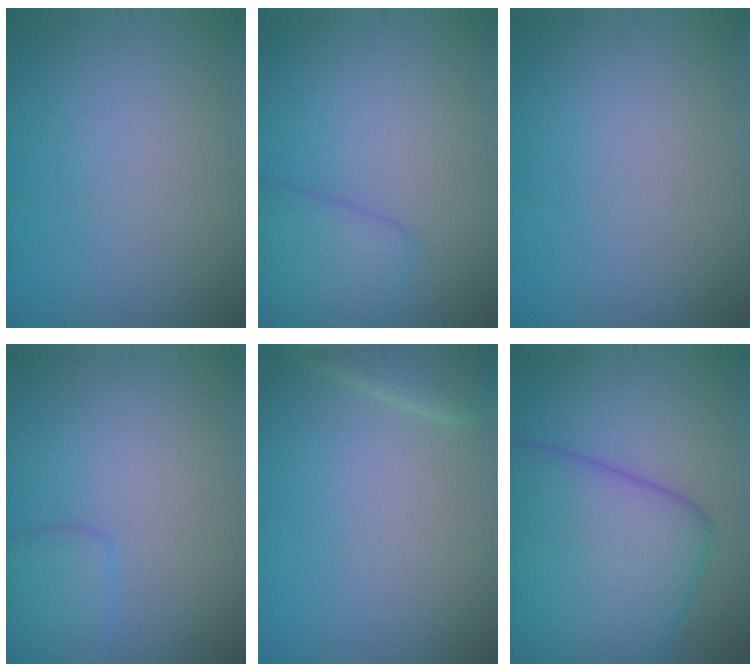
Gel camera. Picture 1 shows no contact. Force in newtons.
{"total": 2.9, "press": 2.9, "slide": 0.1}
{"total": 0.0}
{"total": 1.6, "press": 1.6, "slide": 0.0}
{"total": 2.2, "press": 2.2, "slide": 0.3}
{"total": 11.1, "press": 11.1, "slide": 0.2}